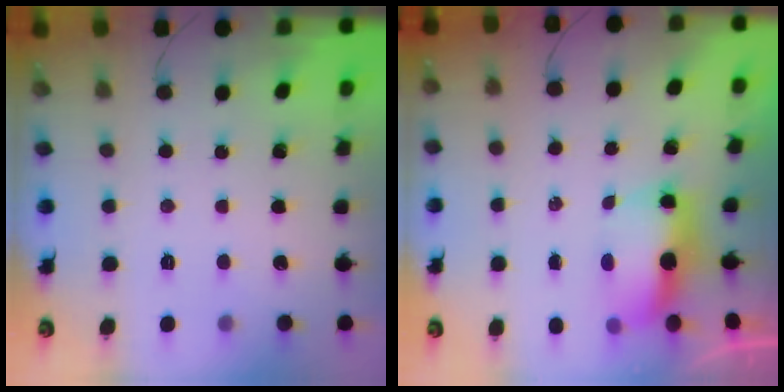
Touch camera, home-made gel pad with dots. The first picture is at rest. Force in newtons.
{"total": 7.0, "press": 6.9, "slide": 1.0}